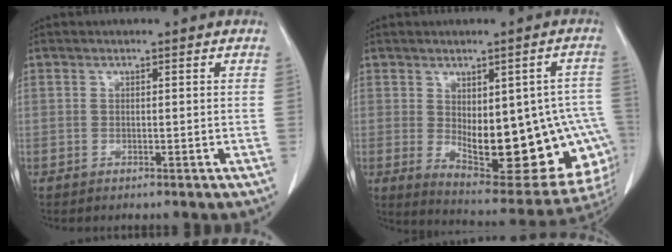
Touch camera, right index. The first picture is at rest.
{"total": 21.4, "force": [-2.8, 8.9, 19.3], "torque": [-0.186, 0.009, -0.009]}